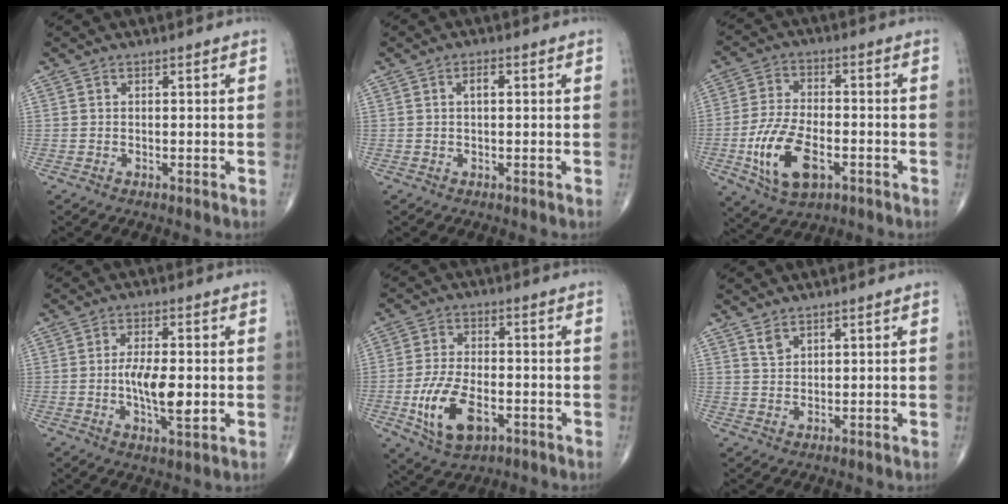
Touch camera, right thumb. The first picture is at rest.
{"total": 1.9, "force": [0.4, 0.9, 1.7], "torque": [-0.029, 0.004, 0.006]}
{"total": 12.9, "force": [-4.3, 6.7, 10.1], "torque": [-0.195, 0.010, -0.075]}
{"total": 8.4, "force": [-0.9, 3.1, 7.7], "torque": [-0.136, -0.006, -0.016]}
{"total": 11.7, "force": [-4.0, 6.2, 9.1], "torque": [-0.171, 0.007, -0.066]}
{"total": 2.3, "force": [1.7, 1.1, 1.0], "torque": [-0.014, -0.009, 0.038]}